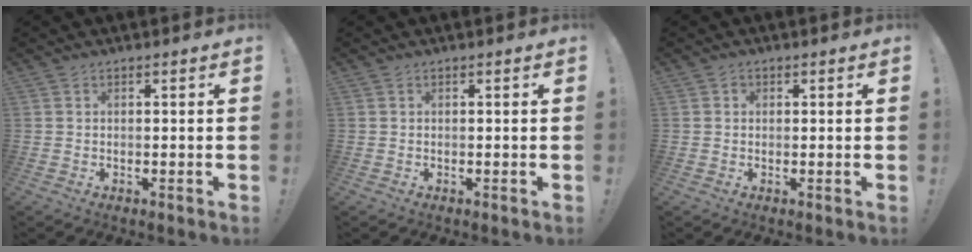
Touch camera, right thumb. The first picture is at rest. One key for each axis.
{"total": 0.0}
{"total": 1.0, "fx": 0.1, "fy": 1.0, "fz": 0.3, "tx": -0.004, "ty": 0.002, "tz": 0.001}